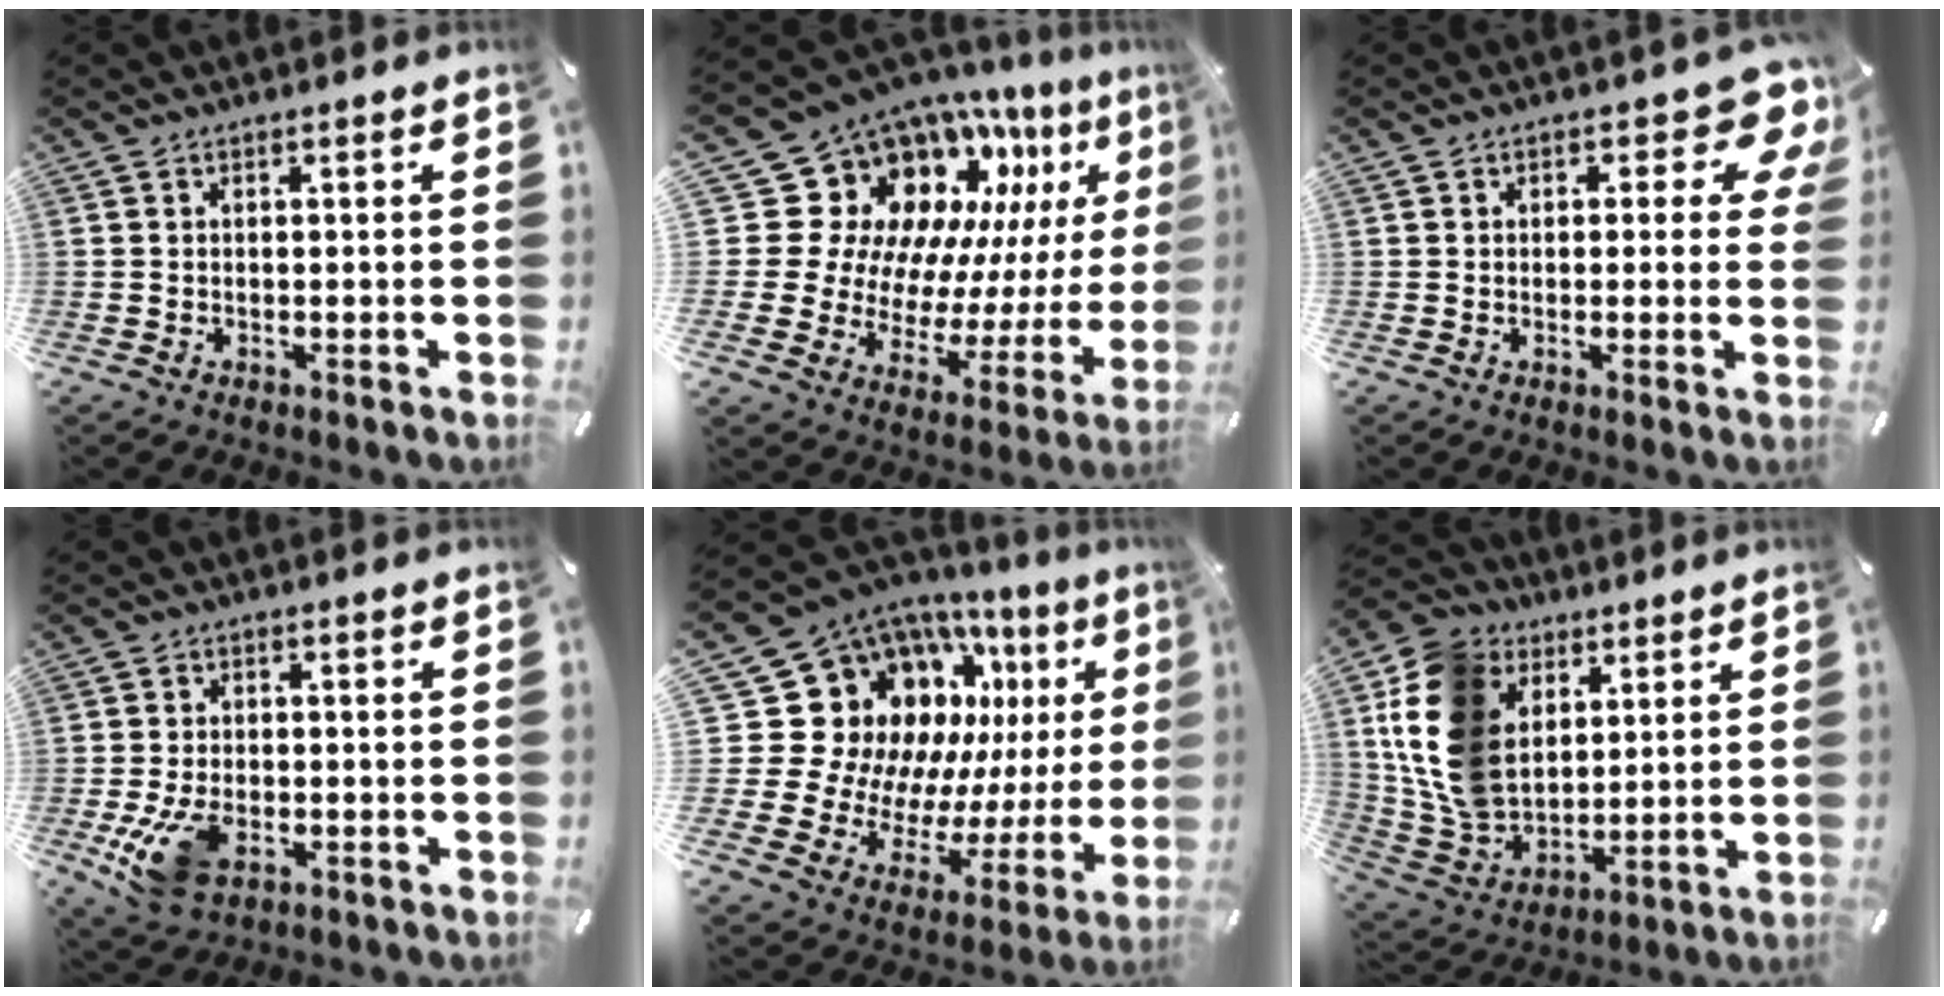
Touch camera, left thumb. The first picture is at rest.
{"total": 20.4, "force": [12.6, 13.8, 8.2], "torque": [-0.144, -0.135, 0.256]}
{"total": 8.5, "force": [4.3, 4.3, 5.9], "torque": [-0.057, -0.021, 0.067]}
{"total": 9.0, "force": [-3.1, 5.5, 6.4], "torque": [-0.137, -0.001, -0.055]}
{"total": 22.8, "force": [9.2, 17.0, 12.0], "torque": [-0.204, -0.110, 0.217]}
{"total": 17.3, "force": [5.0, 13.8, 9.1], "torque": [-0.224, -0.025, 0.095]}